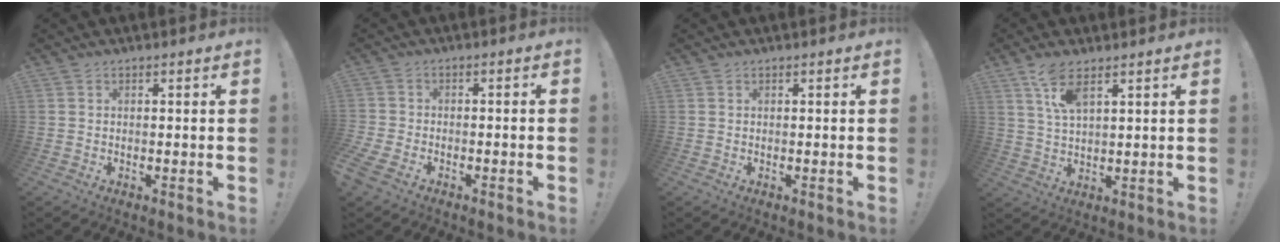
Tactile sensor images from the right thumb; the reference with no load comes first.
{"total": 4.1, "force": [-2.9, 1.7, 2.2], "torque": [-0.059, 0.000, -0.057]}
{"total": 0.0}
{"total": 7.1, "force": [4.5, 2.2, 5.0], "torque": [-0.099, -0.013, 0.080]}